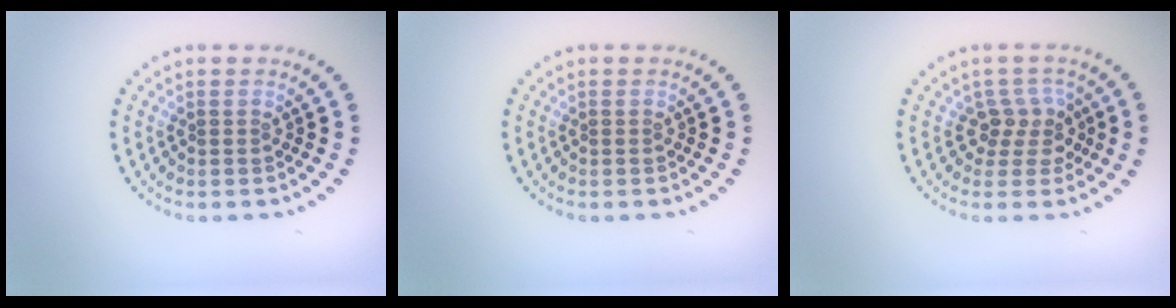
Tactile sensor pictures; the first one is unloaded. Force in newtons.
{"total": 0.0}
{"total": 2.6, "press": 2.0, "slide": 1.7}